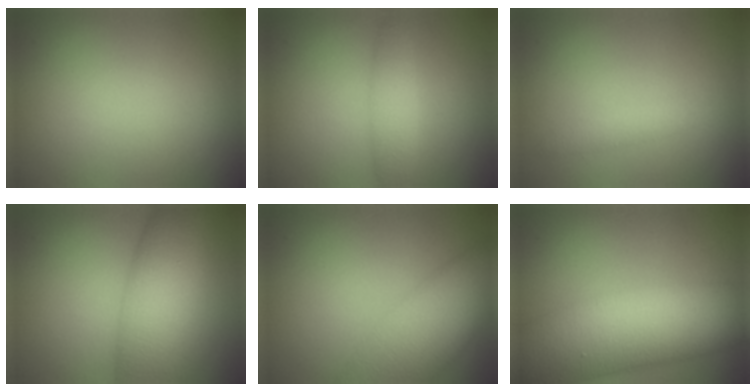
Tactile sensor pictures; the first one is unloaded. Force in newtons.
{"total": 2.4, "press": 2.4, "slide": 0.1}
{"total": 1.4, "press": 1.4, "slide": 0.0}
{"total": 8.9, "press": 8.9, "slide": 0.1}
{"total": 10.0, "press": 9.9, "slide": 0.6}
{"total": 13.9, "press": 13.9, "slide": 0.6}